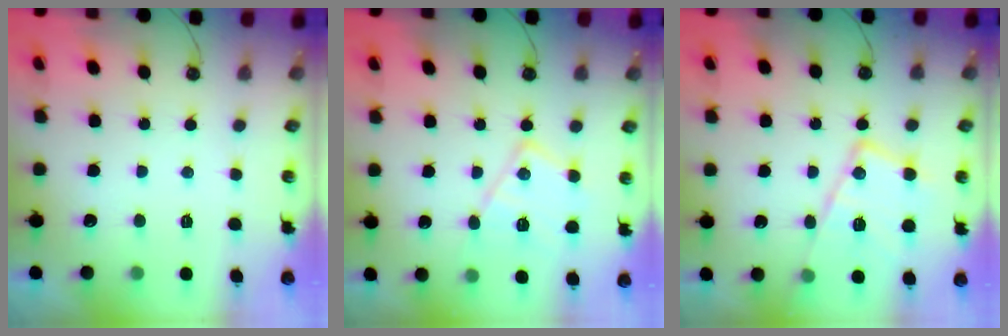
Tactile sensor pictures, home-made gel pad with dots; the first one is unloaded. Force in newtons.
{"total": 12.4, "press": 12.3, "slide": 0.9}
{"total": 16.9, "press": 16.9, "slide": 1.4}